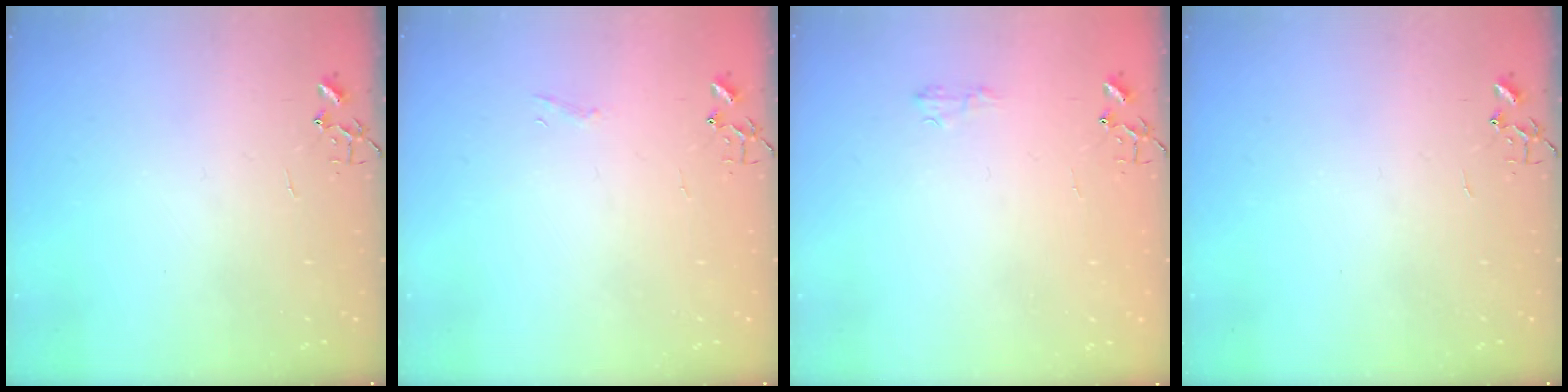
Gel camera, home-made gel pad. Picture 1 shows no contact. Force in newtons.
{"total": 4.2, "press": 4.2, "slide": 0.3}
{"total": 5.2, "press": 5.2, "slide": 0.7}
{"total": 0.0}